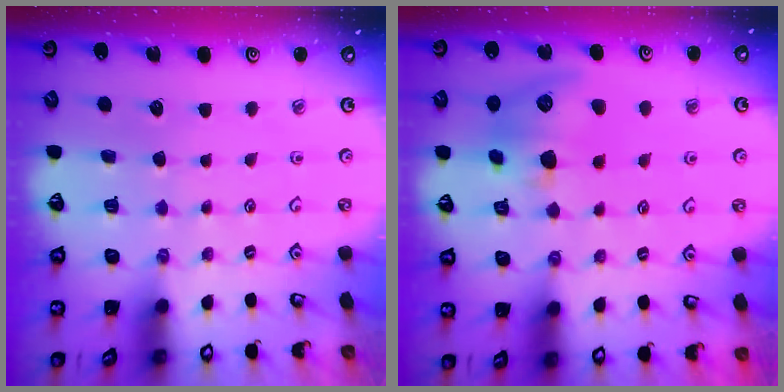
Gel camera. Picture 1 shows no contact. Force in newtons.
{"total": 16.3, "press": 16.2, "slide": 1.3}